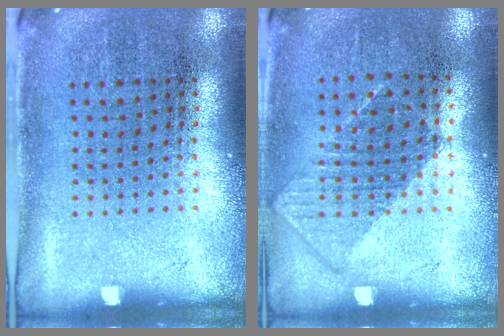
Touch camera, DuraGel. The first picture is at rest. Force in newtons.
{"total": 0.8, "press": 0.8, "slide": 0.4}